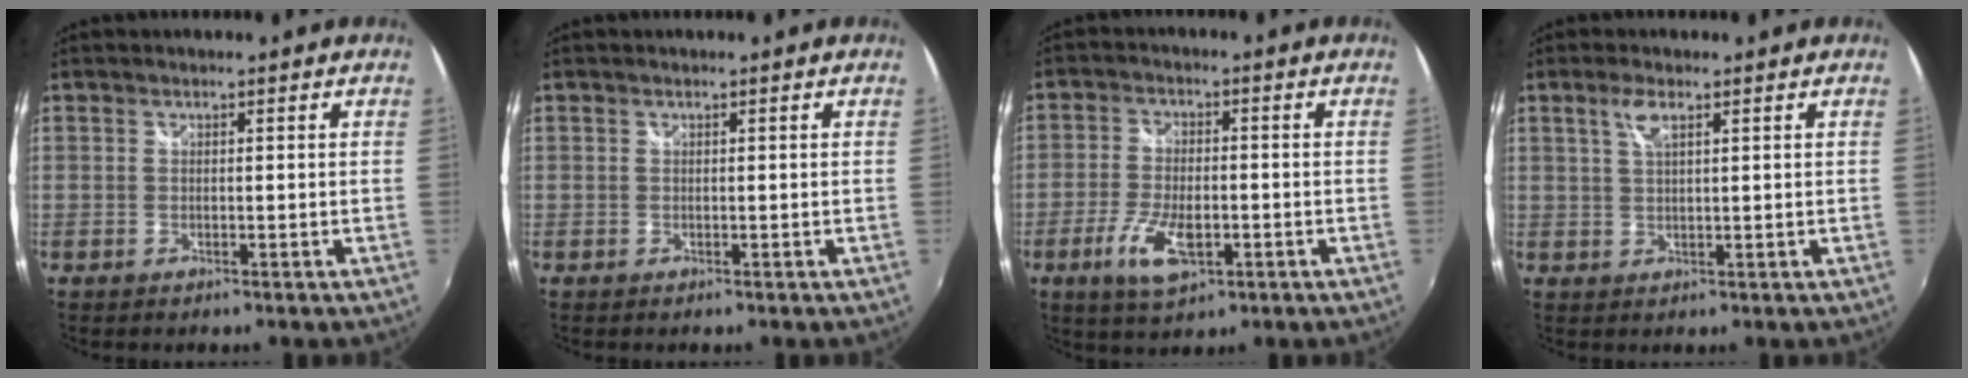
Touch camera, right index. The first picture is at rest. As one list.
[{"total": 0.0}, {"total": 8.8, "force": [-3.7, 3.9, 7.0], "torque": [-0.150, -0.015, -0.066]}, {"total": 3.0, "force": [1.5, 0.8, 2.5], "torque": [-0.048, 0.004, 0.029]}]